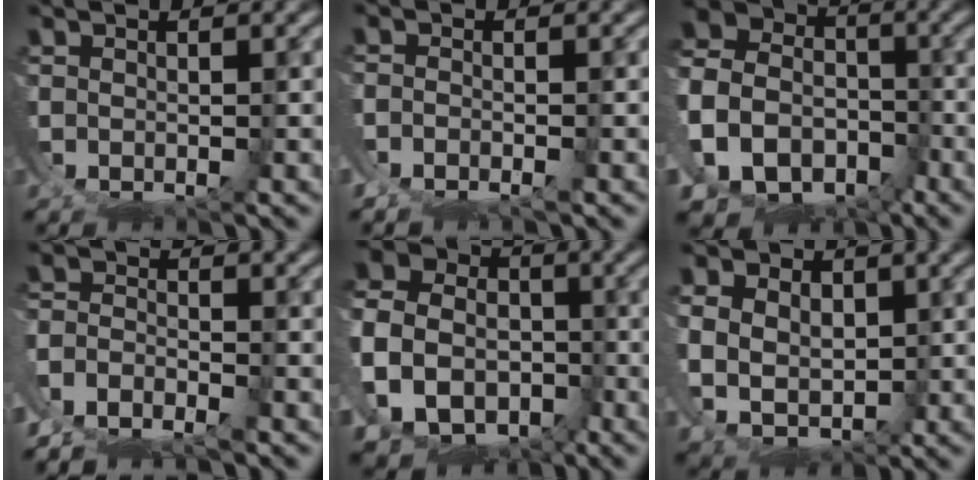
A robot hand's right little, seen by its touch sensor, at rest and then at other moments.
{"total": 2.3, "force": [-1.9, 1.2, 0.5], "torque": [-0.013, -0.004, -0.041]}
{"total": 19.5, "force": [-2.6, 17.4, 8.3], "torque": [-0.182, -0.058, -0.062]}
{"total": 5.9, "force": [-4.2, 3.9, 1.7], "torque": [-0.035, -0.019, -0.078]}
{"total": 16.7, "force": [-1.4, 14.6, 8.1], "torque": [-0.147, -0.038, -0.044]}
{"total": 7.8, "force": [-0.9, 6.5, 4.3], "torque": [-0.097, -0.043, -0.003]}